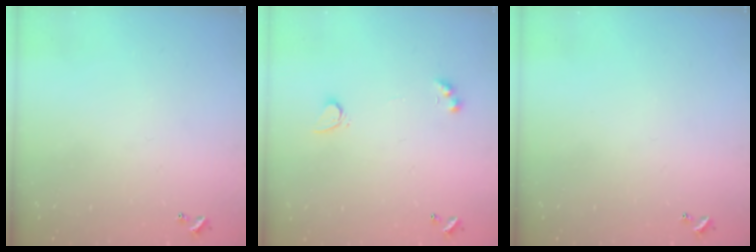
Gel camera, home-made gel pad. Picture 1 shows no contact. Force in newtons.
{"total": 2.9, "press": 2.6, "slide": 1.3}
{"total": 0.0}